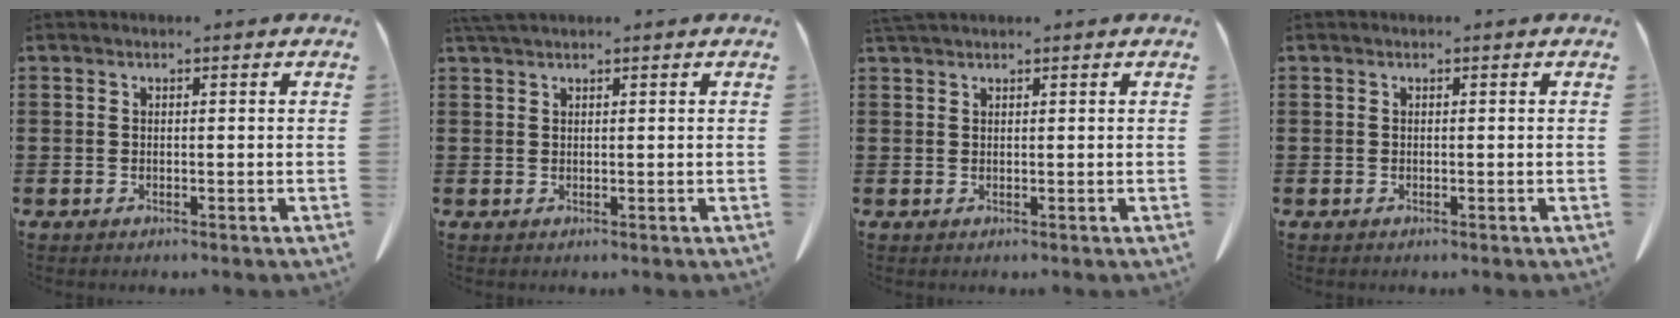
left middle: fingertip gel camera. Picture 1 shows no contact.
{"total": 1.5, "force": [1.3, 0.1, 0.7], "torque": [-0.018, -0.002, 0.026]}
{"total": 1.4, "force": [1.2, 0.2, 0.6], "torque": [-0.016, -0.002, 0.025]}
{"total": 0.0}